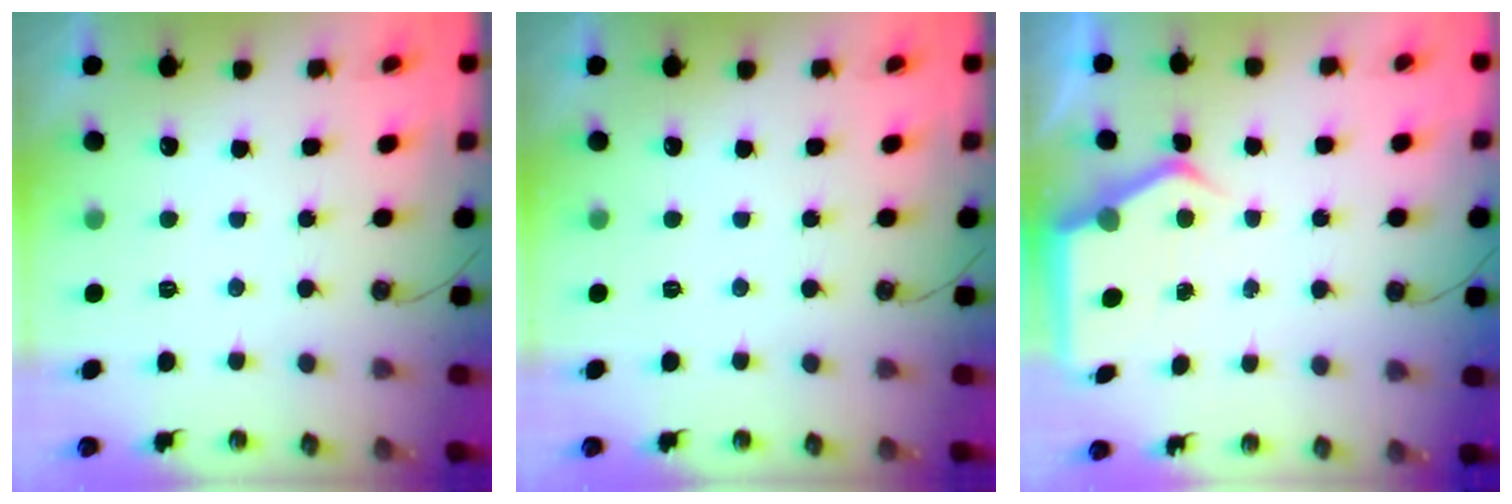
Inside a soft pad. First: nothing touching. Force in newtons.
{"total": 0.0}
{"total": 4.9, "press": 4.9, "slide": 0.2}